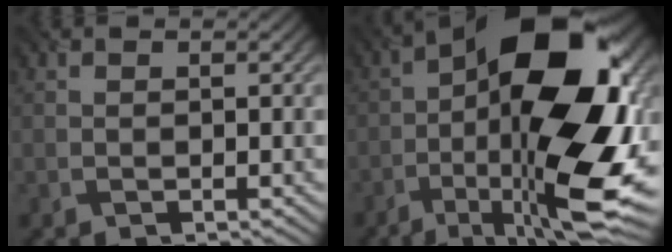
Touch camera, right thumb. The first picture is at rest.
{"total": 19.2, "force": [-3.6, 7.6, 17.3], "torque": [-0.266, 0.018, -0.071]}